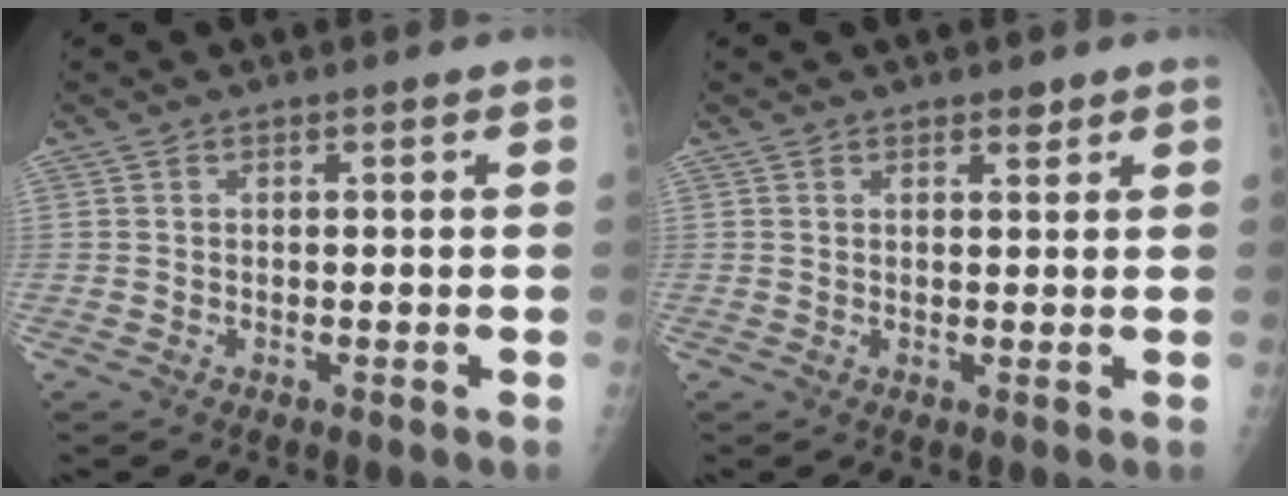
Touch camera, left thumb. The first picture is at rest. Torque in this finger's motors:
{"motor_torque": [-0.12, 0.33, 0.05, -0.02, 0.01]}